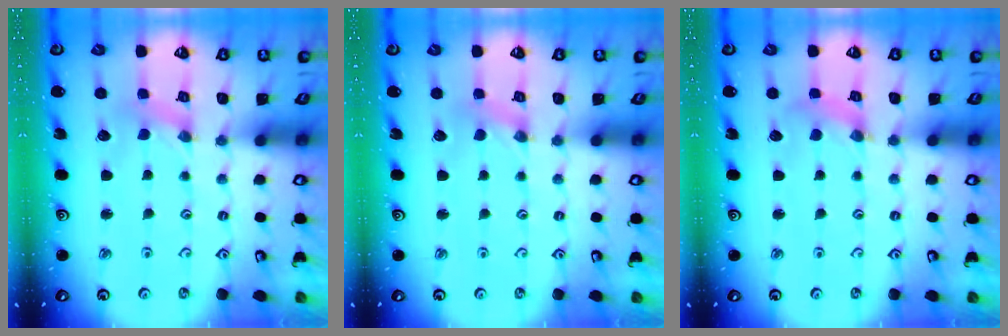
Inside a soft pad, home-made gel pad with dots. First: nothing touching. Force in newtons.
{"total": 1.7, "press": 1.7, "slide": 0.3}
{"total": 2.4, "press": 2.3, "slide": 0.4}